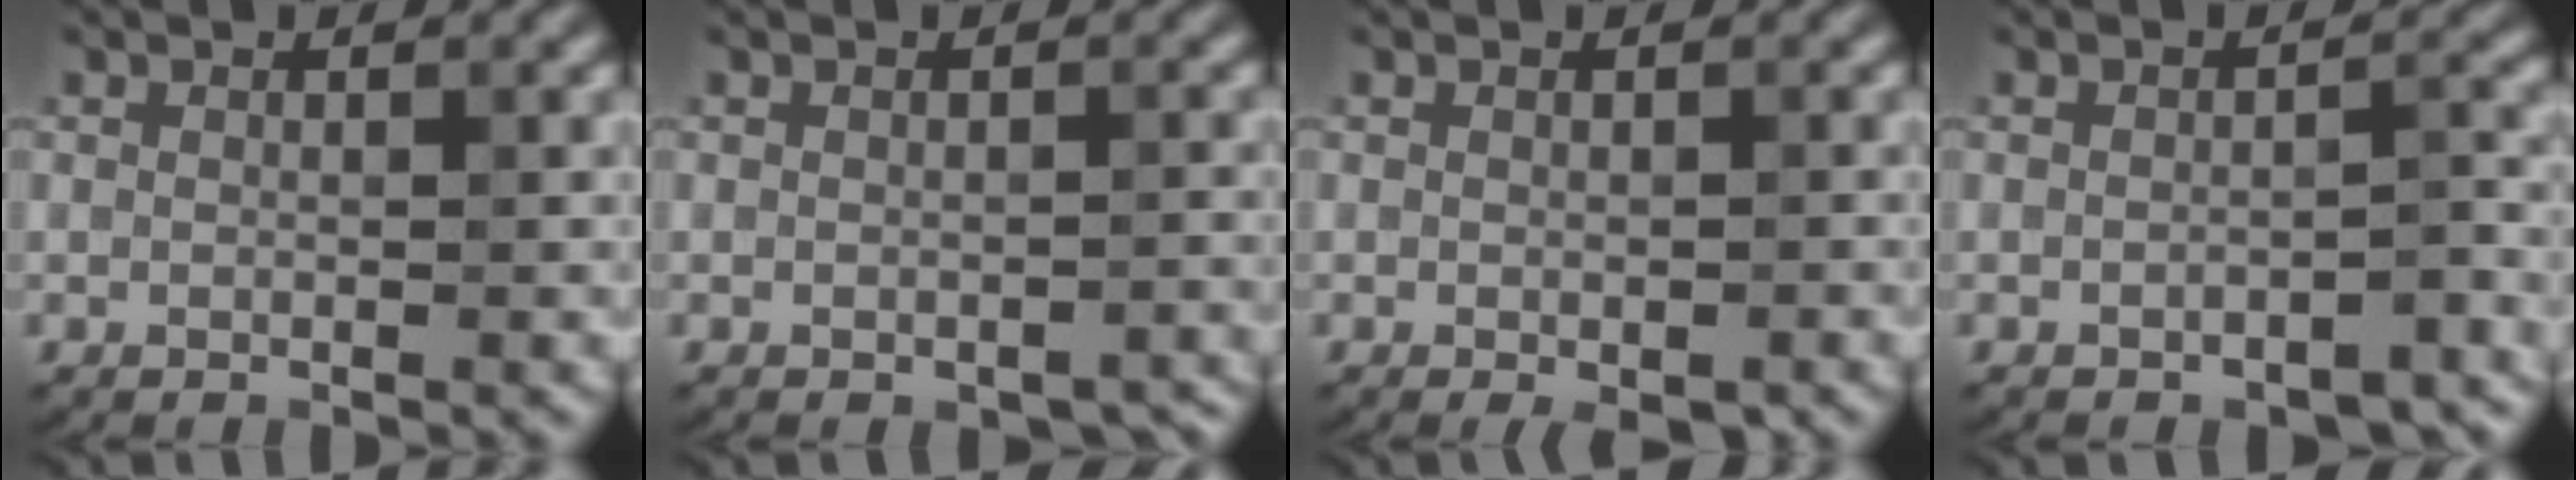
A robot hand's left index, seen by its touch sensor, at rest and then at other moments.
{"total": 1.6, "force": [-1.3, 0.5, 0.6], "torque": [-0.014, -0.002, -0.012]}
{"total": 1.2, "force": [-0.8, 0.3, 0.9], "torque": [-0.018, -0.005, -0.007]}
{"total": 3.3, "force": [-2.6, 0.9, 1.8], "torque": [-0.034, 0.004, -0.032]}